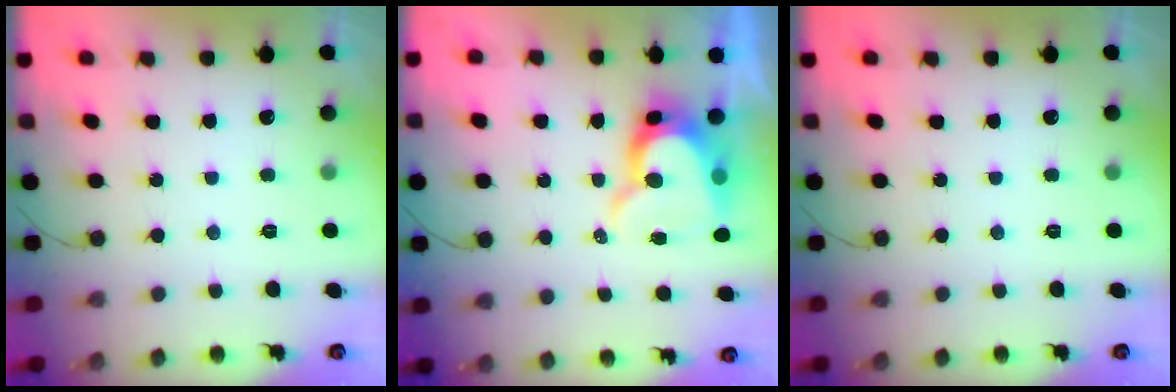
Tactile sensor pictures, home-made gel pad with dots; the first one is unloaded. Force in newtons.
{"total": 12.1, "press": 12.0, "slide": 1.3}
{"total": 0.0}